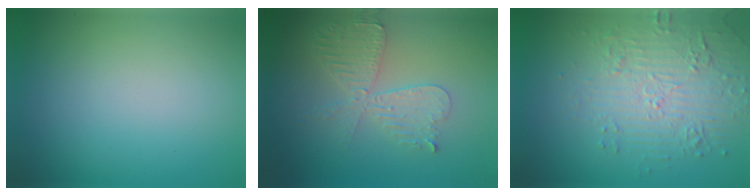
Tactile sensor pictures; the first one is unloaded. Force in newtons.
{"total": 4.4, "press": 3.8, "slide": 2.2}
{"total": 4.7, "press": 3.5, "slide": 3.2}